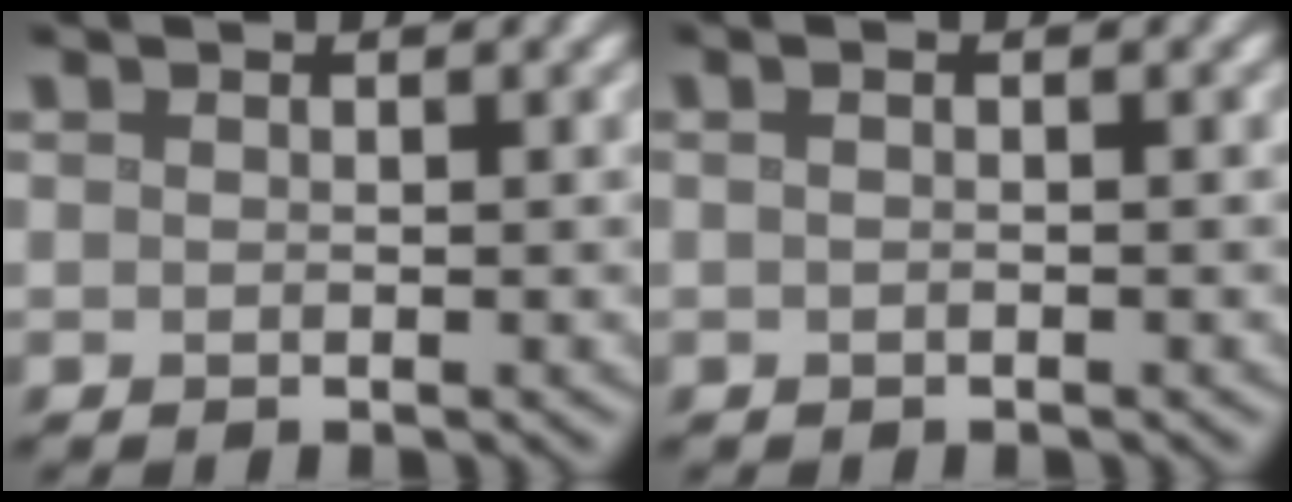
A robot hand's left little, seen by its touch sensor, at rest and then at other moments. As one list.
[{"total": 1.2, "force": [0.2, 0.4, 1.1], "torque": [-0.015, -0.005, -0.006]}]